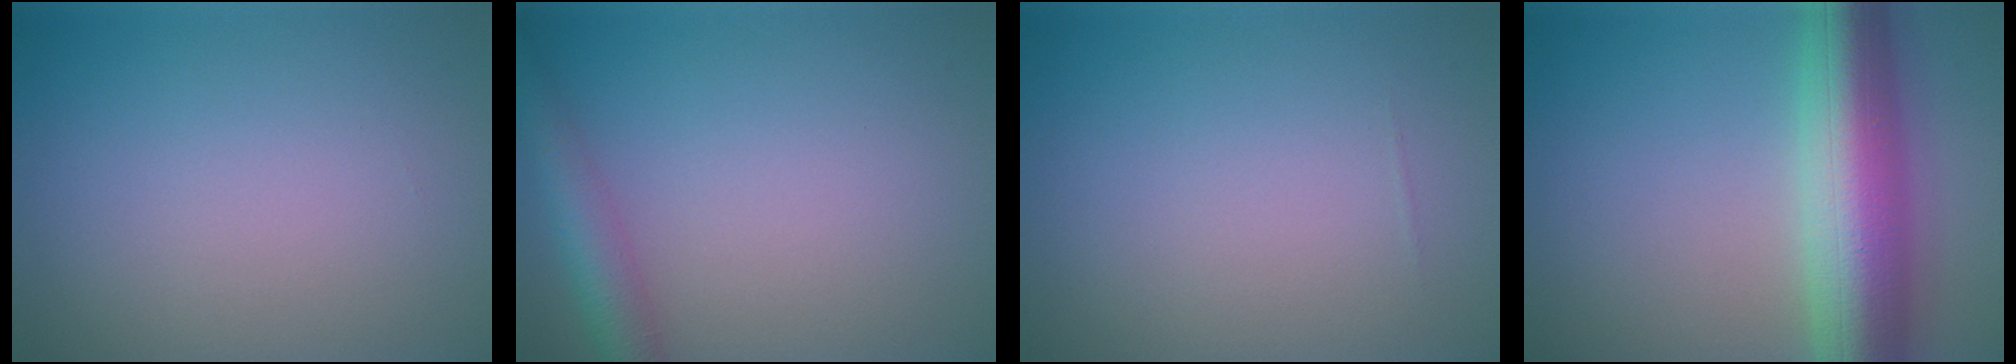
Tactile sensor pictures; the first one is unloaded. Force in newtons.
{"total": 3.7, "press": 3.7, "slide": 0.1}
{"total": 0.0}
{"total": 10.5, "press": 10.5, "slide": 0.2}